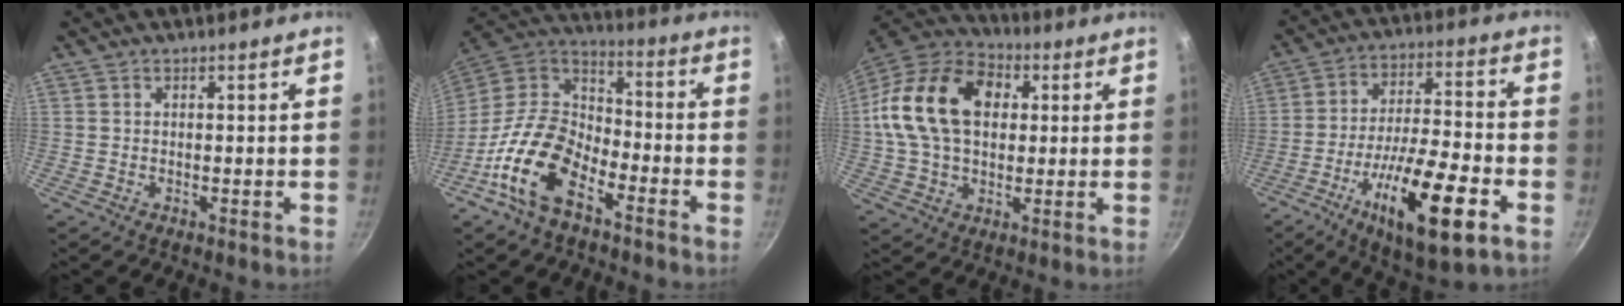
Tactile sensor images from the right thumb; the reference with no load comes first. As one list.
[{"total": 16.9, "force": [-8.9, 9.2, 11.1], "torque": [-0.185, 0.063, -0.189]}, {"total": 20.9, "force": [3.5, 14.6, 14.6], "torque": [-0.257, 0.027, 0.050]}, {"total": 19.7, "force": [-8.3, 5.5, 17.0], "torque": [-0.281, 0.030, -0.138]}]